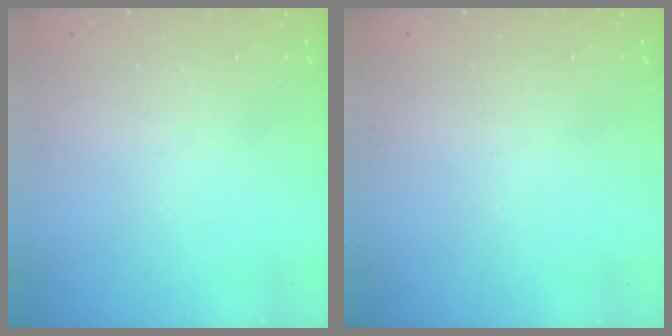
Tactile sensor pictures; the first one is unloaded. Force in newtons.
{"total": 0.0}